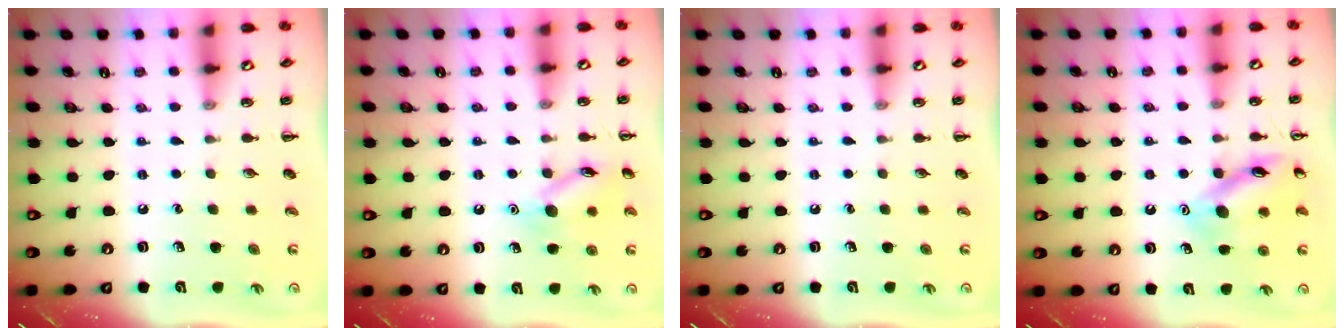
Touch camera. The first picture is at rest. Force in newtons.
{"total": 11.2, "press": 11.2, "slide": 0.5}
{"total": 0.0}
{"total": 13.1, "press": 13.0, "slide": 1.1}